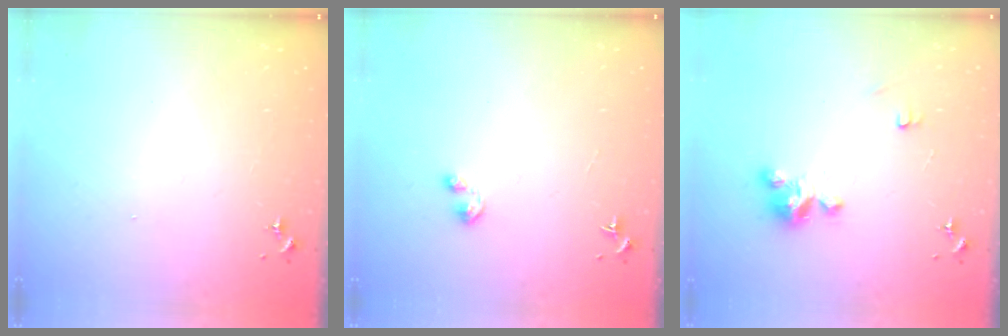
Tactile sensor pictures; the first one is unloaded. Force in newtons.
{"total": 2.9, "press": 2.9, "slide": 0.5}
{"total": 8.8, "press": 8.8, "slide": 0.1}